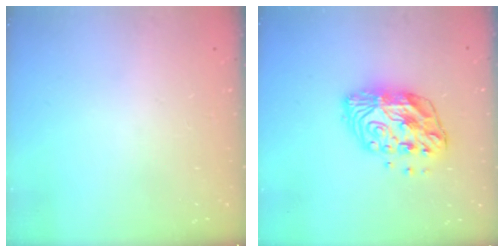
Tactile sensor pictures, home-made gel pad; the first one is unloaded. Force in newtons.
{"total": 12.5, "press": 12.5, "slide": 0.9}